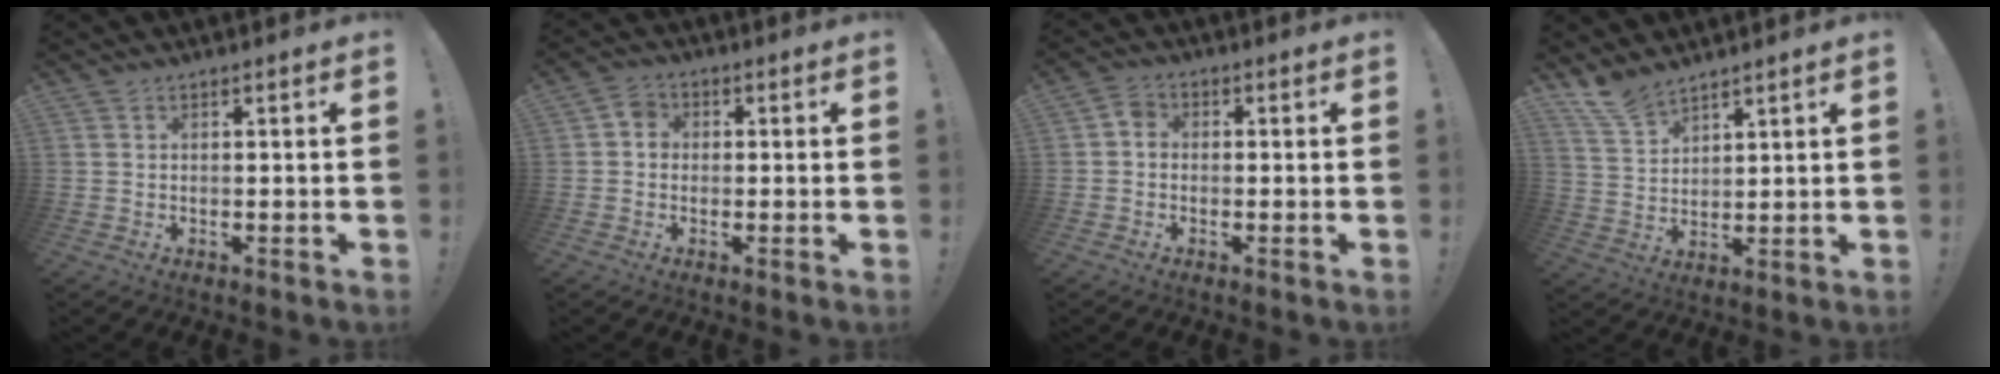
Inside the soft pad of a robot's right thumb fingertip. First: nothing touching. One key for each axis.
{"total": 3.9, "fx": -0.5, "fy": 3.4, "fz": 1.9, "tx": -0.030, "ty": 0.012, "tz": -0.009}
{"total": 3.1, "fx": -0.7, "fy": 2.5, "fz": 1.8, "tx": -0.031, "ty": 0.014, "tz": -0.012}
{"total": 7.6, "fx": 6.7, "fy": 2.7, "fz": 2.5, "tx": -0.046, "ty": -0.045, "tz": 0.128}